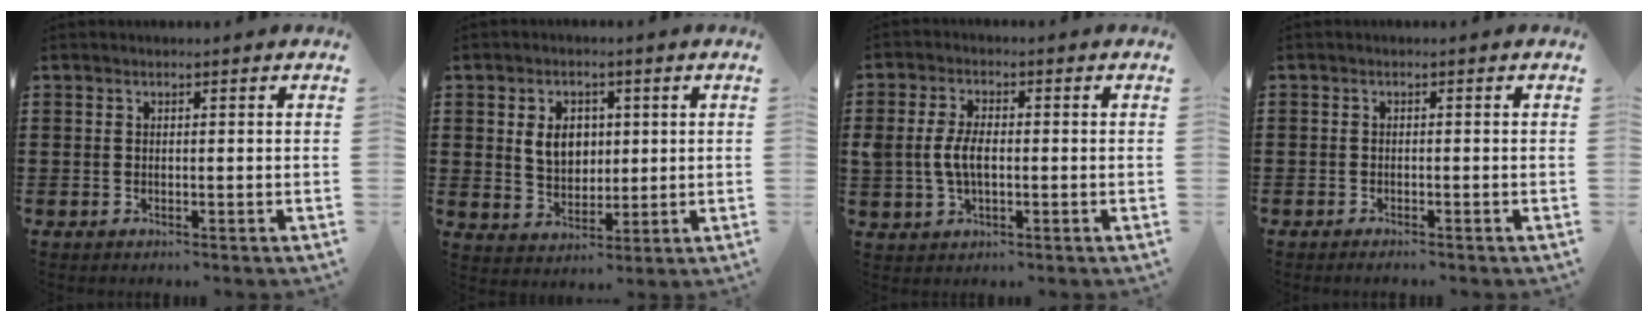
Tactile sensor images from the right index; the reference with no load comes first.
{"total": 5.6, "force": [1.1, 4.3, 3.5], "torque": [-0.074, 0.012, 0.015]}
{"total": 4.8, "force": [-0.3, 2.7, 4.0], "torque": [-0.100, 0.000, -0.012]}
{"total": 0.8, "force": [-0.8, 0.2, 0.1], "torque": [-0.004, 0.001, -0.017]}